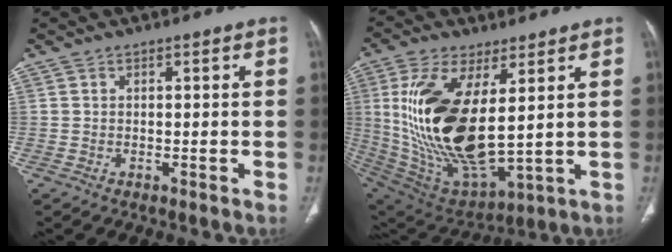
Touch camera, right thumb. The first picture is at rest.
{"total": 23.4, "force": [3.9, 10.3, 20.6], "torque": [-0.415, -0.033, 0.091]}